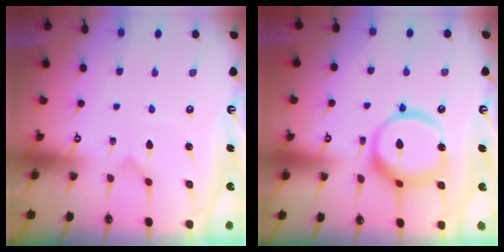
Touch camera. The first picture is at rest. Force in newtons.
{"total": 15.7, "press": 15.6, "slide": 1.6}